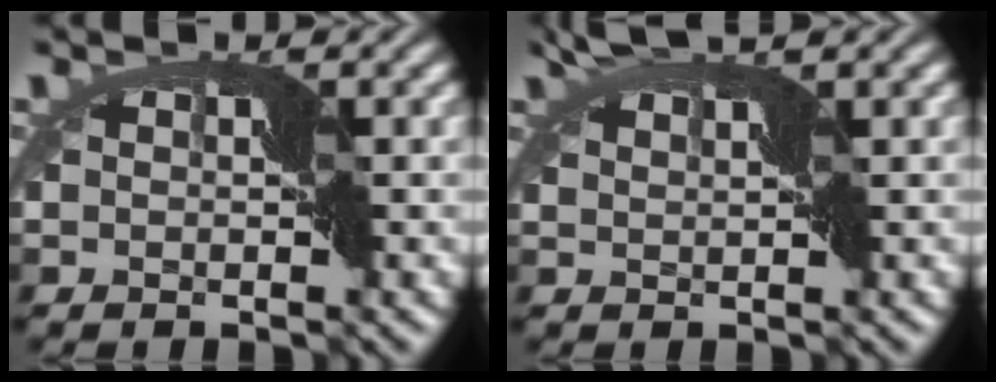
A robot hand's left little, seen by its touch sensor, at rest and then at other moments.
{"total": 2.6, "force": [2.4, -0.2, 0.9], "torque": [-0.029, 0.011, 0.043]}